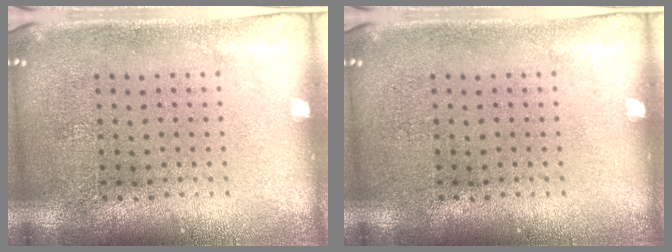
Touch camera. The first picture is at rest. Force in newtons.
{"total": 0.0}